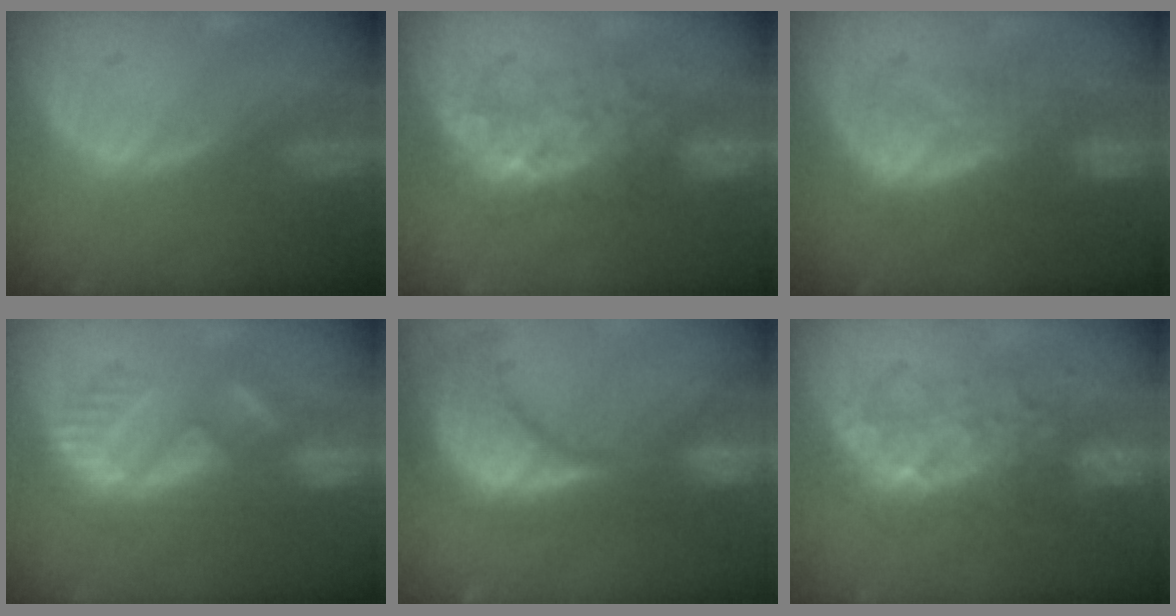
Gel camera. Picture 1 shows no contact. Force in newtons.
{"total": 7.7, "press": 7.3, "slide": 2.3}
{"total": 8.4, "press": 8.2, "slide": 1.9}
{"total": 8.7, "press": 8.5, "slide": 1.6}
{"total": 15.1, "press": 12.0, "slide": 9.1}
{"total": 8.1, "press": 7.8, "slide": 1.9}